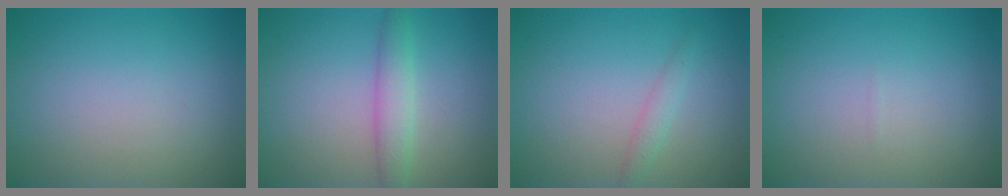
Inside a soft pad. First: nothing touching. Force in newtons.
{"total": 2.8, "press": 2.8, "slide": 0.1}
{"total": 1.2, "press": 1.2, "slide": 0.1}
{"total": 0.0}